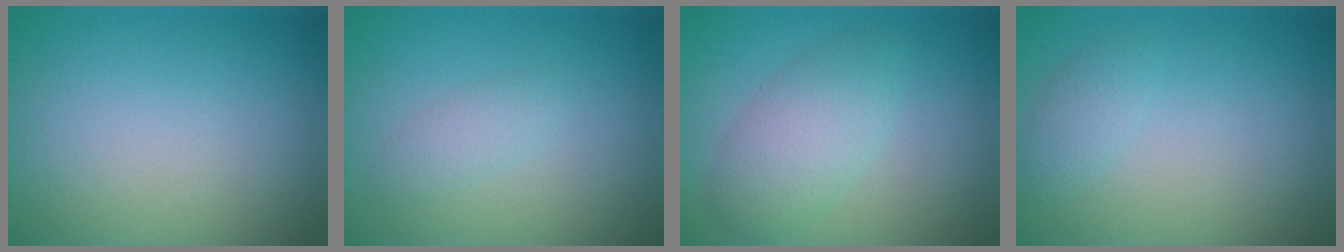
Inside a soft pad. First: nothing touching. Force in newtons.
{"total": 1.3, "press": 1.3, "slide": 0.1}
{"total": 3.6, "press": 3.6, "slide": 0.2}
{"total": 1.2, "press": 1.2, "slide": 0.1}